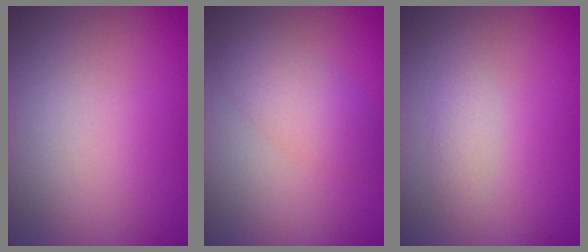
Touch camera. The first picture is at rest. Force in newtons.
{"total": 2.9, "press": 2.9, "slide": 0.2}
{"total": 1.3, "press": 1.3, "slide": 0.1}